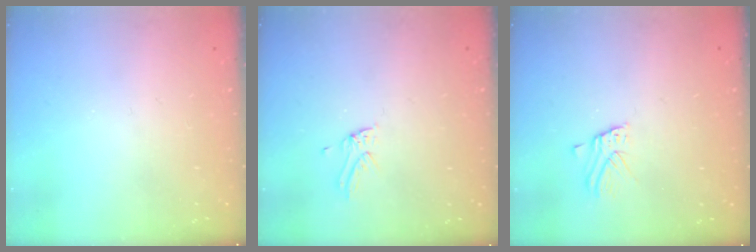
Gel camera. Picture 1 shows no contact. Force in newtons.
{"total": 2.0, "press": 2.0, "slide": 0.1}
{"total": 2.4, "press": 2.4, "slide": 0.2}